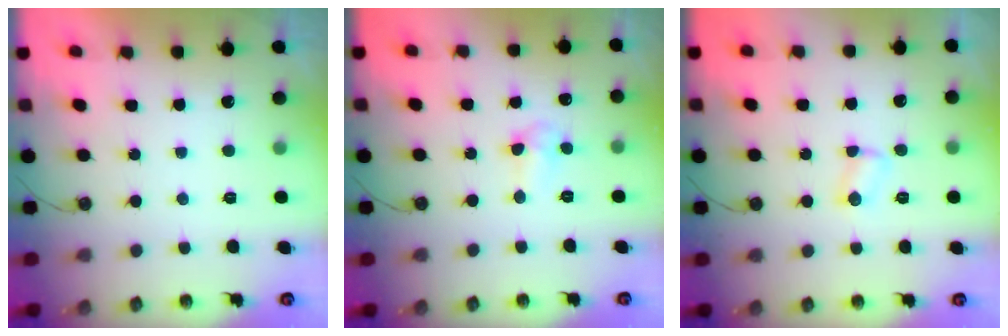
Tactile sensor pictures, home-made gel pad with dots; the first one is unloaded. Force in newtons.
{"total": 3.5, "press": 3.5, "slide": 0.7}
{"total": 2.4, "press": 2.4, "slide": 0.4}